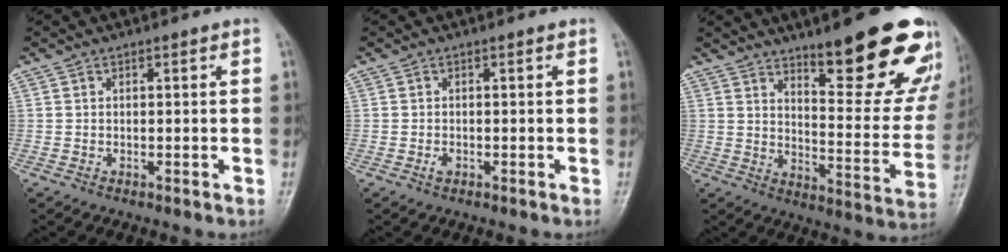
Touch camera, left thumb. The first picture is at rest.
{"total": 1.0, "force": [-0.4, 0.6, 0.6], "torque": [-0.009, 0.000, -0.005]}
{"total": 21.5, "force": [13.9, 5.5, 15.4], "torque": [-0.161, -0.093, 0.197]}